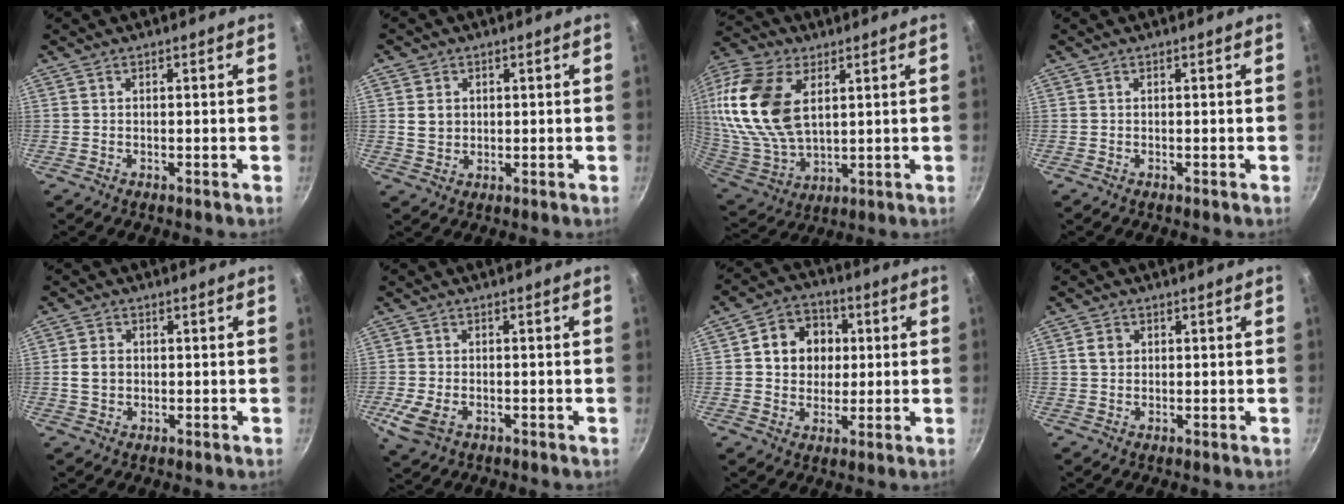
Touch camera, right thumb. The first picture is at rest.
{"total": 4.2, "force": [0.7, 3.6, 2.0], "torque": [-0.024, 0.000, 0.015]}
{"total": 22.1, "force": [6.3, 13.2, 16.6], "torque": [-0.342, -0.023, 0.124]}
{"total": 0.0}
{"total": 4.0, "force": [0.1, 3.2, 2.3], "torque": [-0.032, 0.005, 0.000]}
{"total": 5.8, "force": [-1.9, 3.7, 4.0], "torque": [-0.084, -0.004, -0.032]}
{"total": 10.9, "force": [2.0, 9.3, 5.2], "torque": [-0.047, 0.007, 0.024]}
{"total": 2.6, "force": [0.7, 2.2, 1.2], "torque": [-0.012, 0.004, 0.011]}